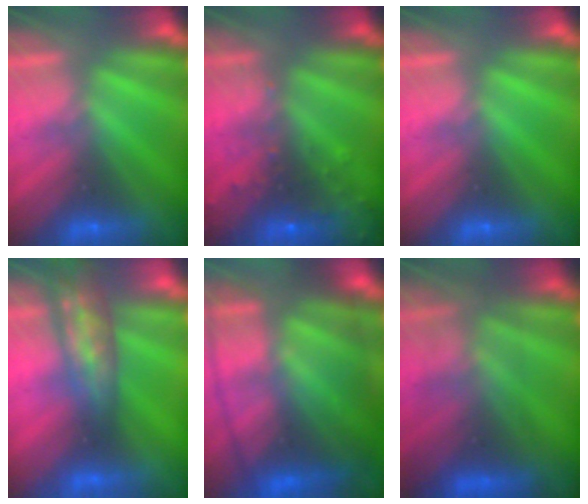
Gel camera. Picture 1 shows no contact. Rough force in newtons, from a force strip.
{"total": 7.7}
{"total": 0.0}
{"total": 3.0}
{"total": 6.9}
{"total": 4.0}